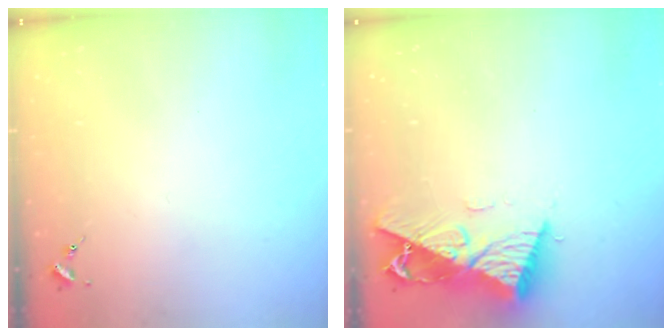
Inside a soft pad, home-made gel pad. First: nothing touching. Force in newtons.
{"total": 11.7, "press": 11.6, "slide": 1.0}